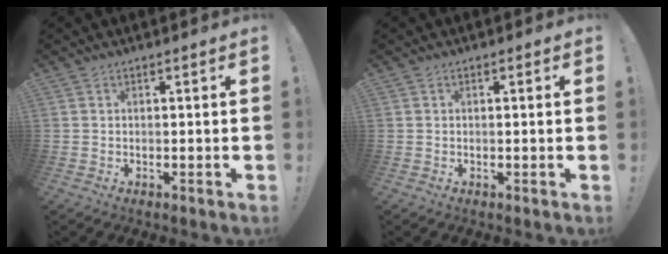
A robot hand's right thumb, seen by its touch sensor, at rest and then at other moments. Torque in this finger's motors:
{"motor_torque": [-1.00, 1.28, 0.22, 0.23, 0.00]}